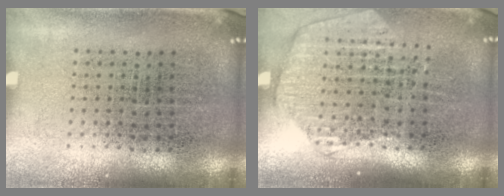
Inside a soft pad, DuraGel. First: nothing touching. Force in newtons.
{"total": 1.8, "press": 1.6, "slide": 0.9}